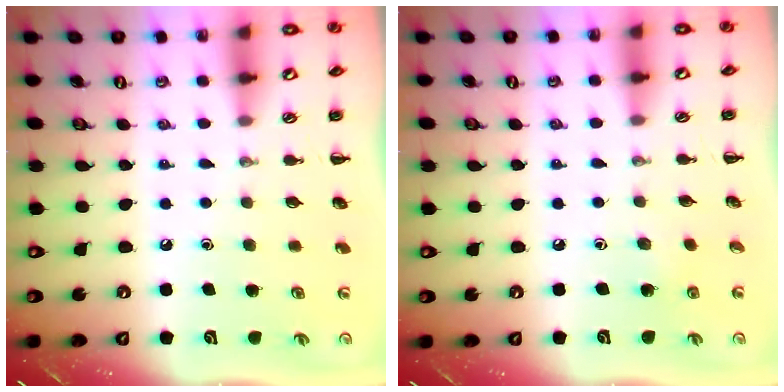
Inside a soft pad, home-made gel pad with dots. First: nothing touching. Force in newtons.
{"total": 2.4, "press": 2.2, "slide": 0.9}